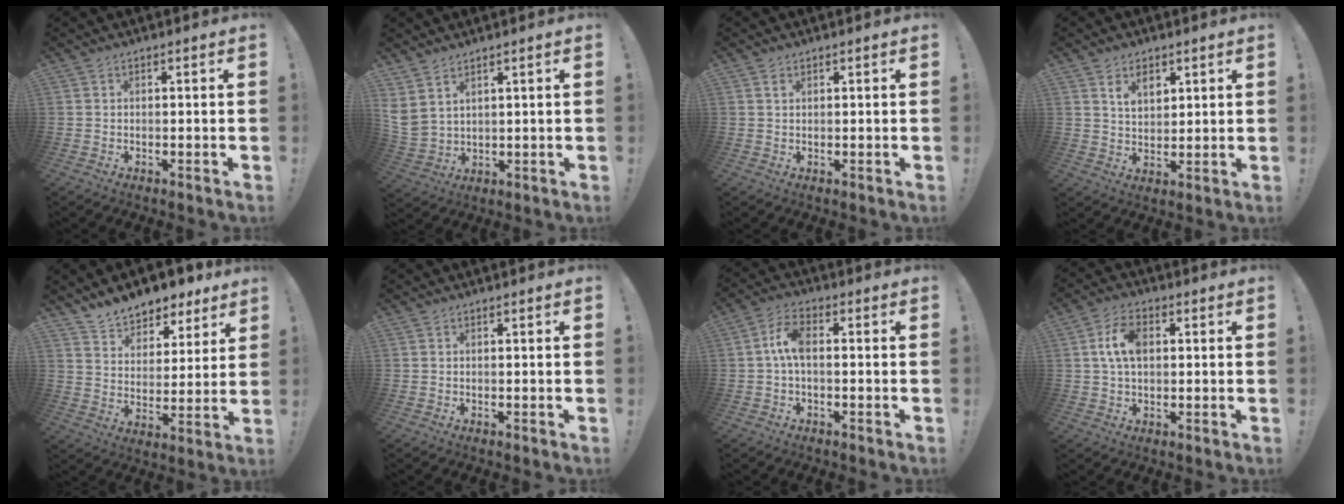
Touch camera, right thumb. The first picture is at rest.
{"total": 4.8, "force": [3.5, 2.6, 2.1], "torque": [-0.050, -0.018, 0.071]}
{"total": 1.1, "force": [0.6, 0.6, 0.7], "torque": [-0.014, 0.001, 0.012]}
{"total": 6.0, "force": [3.5, 3.8, 3.0], "torque": [-0.049, -0.014, 0.064]}
{"total": 10.0, "force": [8.7, 4.6, 1.7], "torque": [-0.036, -0.071, 0.162]}
{"total": 0.0}
{"total": 6.8, "force": [0.1, 3.1, 6.0], "torque": [-0.126, 0.009, 0.004]}
{"total": 8.6, "force": [1.5, 5.2, 6.6], "torque": [-0.123, 0.010, 0.028]}